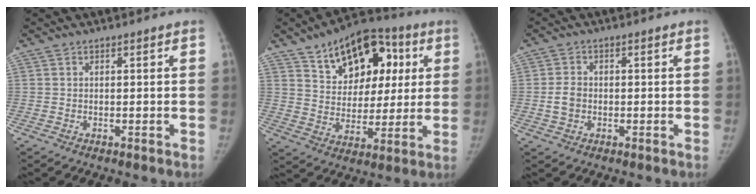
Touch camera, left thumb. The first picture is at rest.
{"total": 18.6, "force": [8.1, 12.2, 11.5], "torque": [-0.116, -0.004, 0.129]}
{"total": 3.4, "force": [-0.6, 2.7, 1.9], "torque": [-0.034, 0.010, -0.013]}